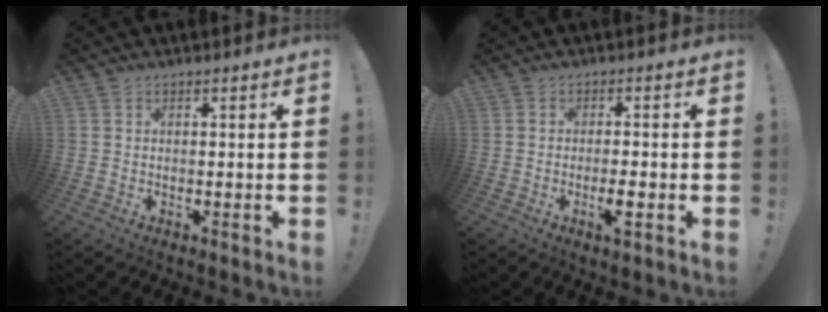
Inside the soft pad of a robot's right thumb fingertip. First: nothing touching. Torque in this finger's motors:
{"motor_torque": [-0.27, -0.08, 0.26, -0.50, 0.00]}